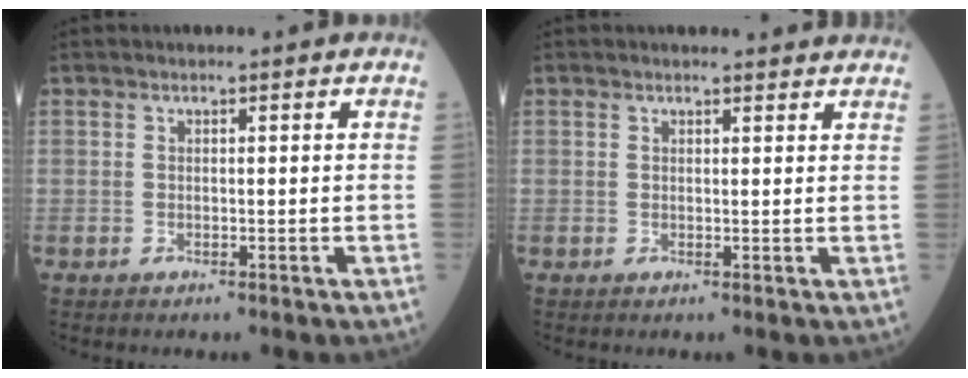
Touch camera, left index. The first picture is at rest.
{"total": 3.5, "force": [3.4, 0.5, 0.6], "torque": [-0.008, 0.006, 0.032]}